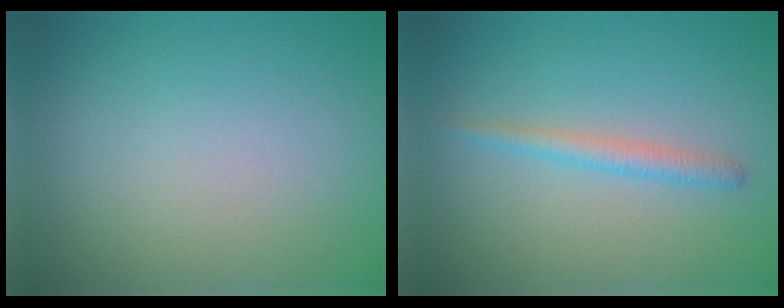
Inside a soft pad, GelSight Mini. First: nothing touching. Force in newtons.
{"total": 1.7, "press": 1.7, "slide": 0.0}